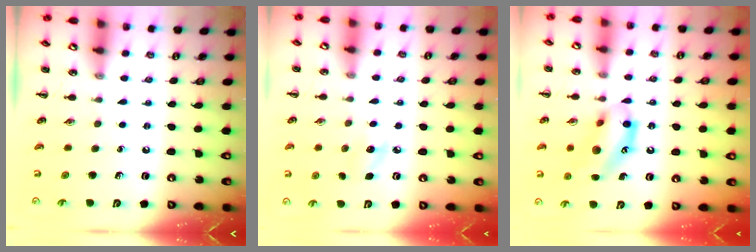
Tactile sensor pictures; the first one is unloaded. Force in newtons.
{"total": 6.5, "press": 6.3, "slide": 1.7}
{"total": 14.5, "press": 14.3, "slide": 2.6}